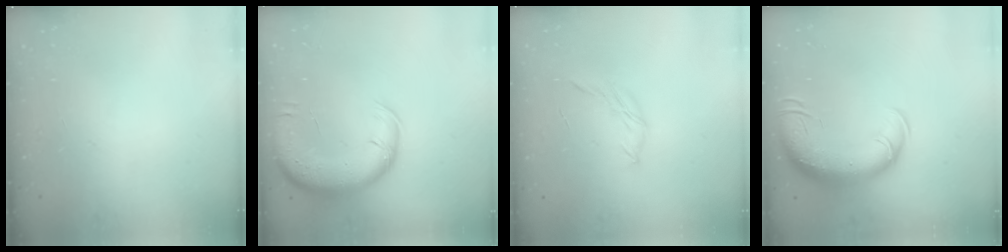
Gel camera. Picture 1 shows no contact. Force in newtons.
{"total": 13.2, "press": 12.8, "slide": 3.3}
{"total": 4.7, "press": 4.6, "slide": 1.0}
{"total": 15.1, "press": 14.7, "slide": 3.6}